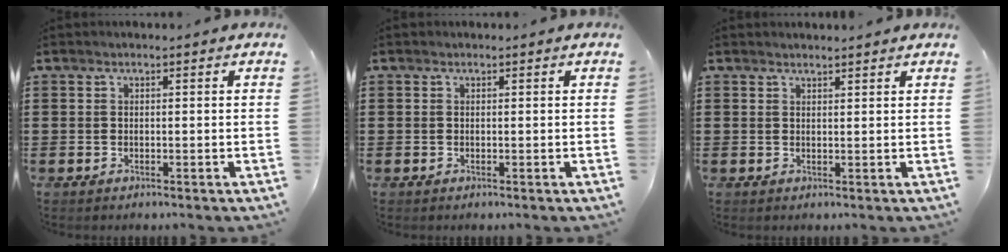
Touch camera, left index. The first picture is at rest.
{"total": 0.0}
{"total": 1.4, "force": [1.4, 0.1, 0.2], "torque": [-0.005, 0.000, 0.027]}